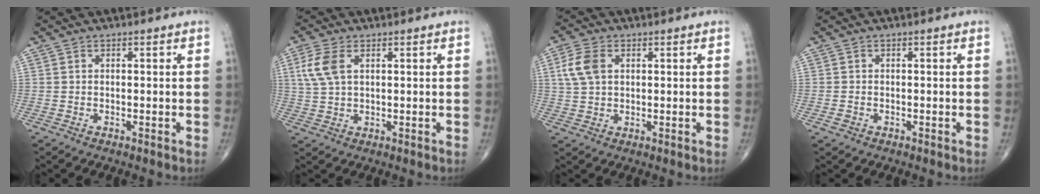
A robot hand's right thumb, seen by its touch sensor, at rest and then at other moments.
{"total": 5.8, "force": [1.9, 3.1, 4.5], "torque": [-0.111, 0.007, 0.042]}
{"total": 6.0, "force": [1.6, 3.9, 4.2], "torque": [-0.091, 0.007, 0.032]}
{"total": 0.9, "force": [-0.5, 0.7, 0.3], "torque": [-0.006, 0.002, -0.008]}